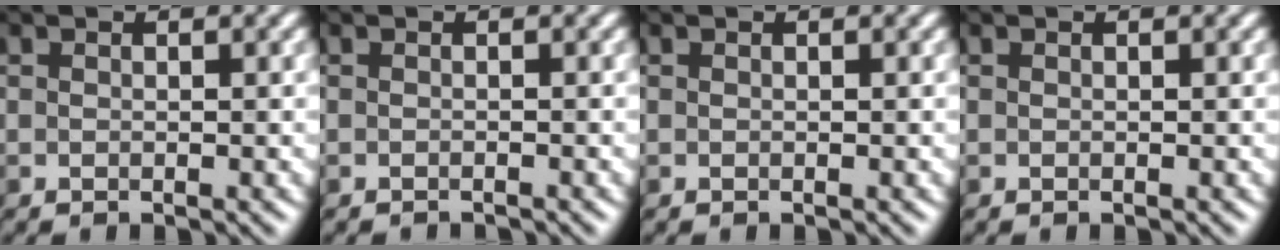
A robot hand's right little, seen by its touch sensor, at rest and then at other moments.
{"total": 1.0, "force": [-1.0, 0.1, 0.2], "torque": [0.003, -0.004, -0.017]}
{"total": 0.0}
{"total": 0.0}